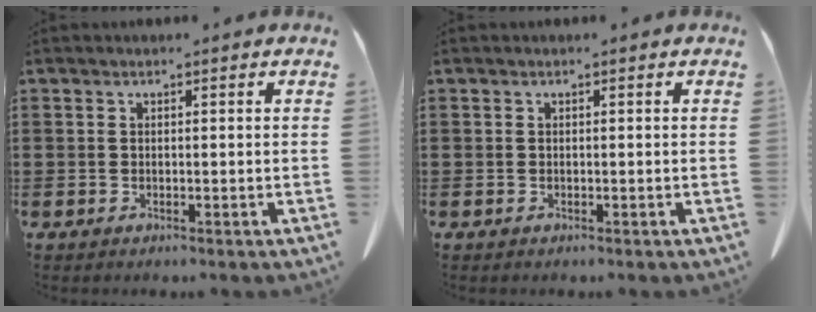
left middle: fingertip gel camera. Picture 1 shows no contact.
{"total": 0.0}